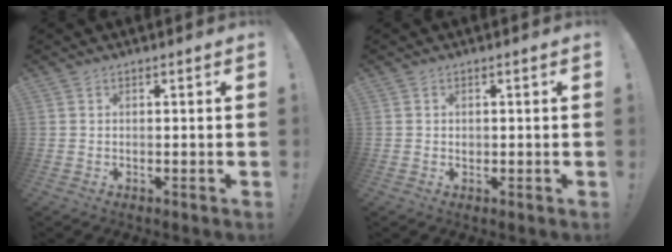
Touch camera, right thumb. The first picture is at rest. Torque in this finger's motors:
{"motor_torque": [0.09, 0.16, -0.05, -0.01, -0.02]}